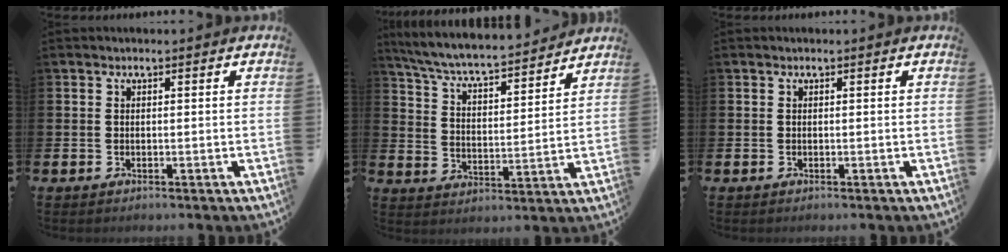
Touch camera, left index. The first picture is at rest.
{"total": 6.8, "force": [6.5, 0.6, 2.0], "torque": [-0.071, -0.050, 0.108]}
{"total": 0.0}